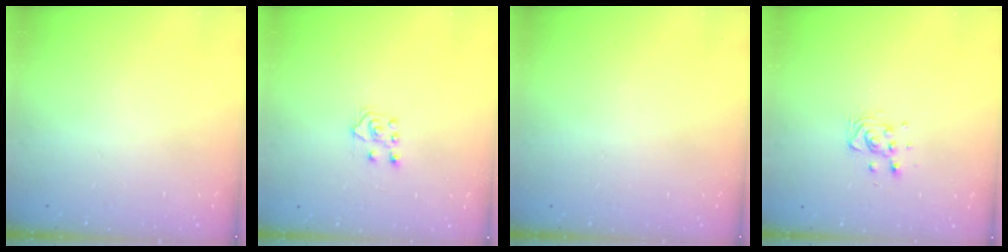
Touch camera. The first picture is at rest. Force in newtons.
{"total": 6.0, "press": 6.0, "slide": 0.4}
{"total": 0.0}
{"total": 7.3, "press": 7.1, "slide": 2.0}